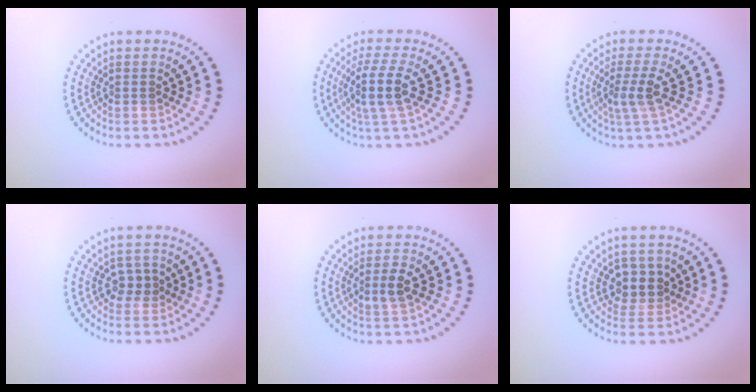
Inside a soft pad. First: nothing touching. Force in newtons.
{"total": 3.7, "press": 2.9, "slide": 2.2}
{"total": 2.5, "press": 2.0, "slide": 1.6}
{"total": 1.9, "press": 1.8, "slide": 0.6}
{"total": 2.3, "press": 2.2, "slide": 0.5}
{"total": 2.6, "press": 2.3, "slide": 1.3}